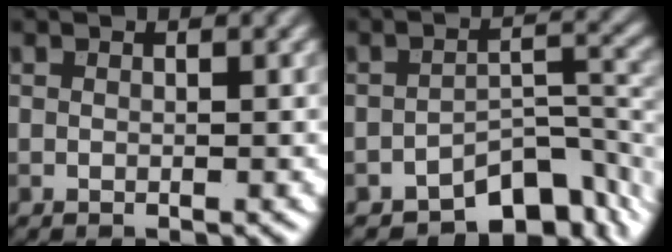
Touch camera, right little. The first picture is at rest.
{"total": 7.0, "force": [-4.7, 3.2, 3.9], "torque": [-0.034, -0.004, -0.077]}